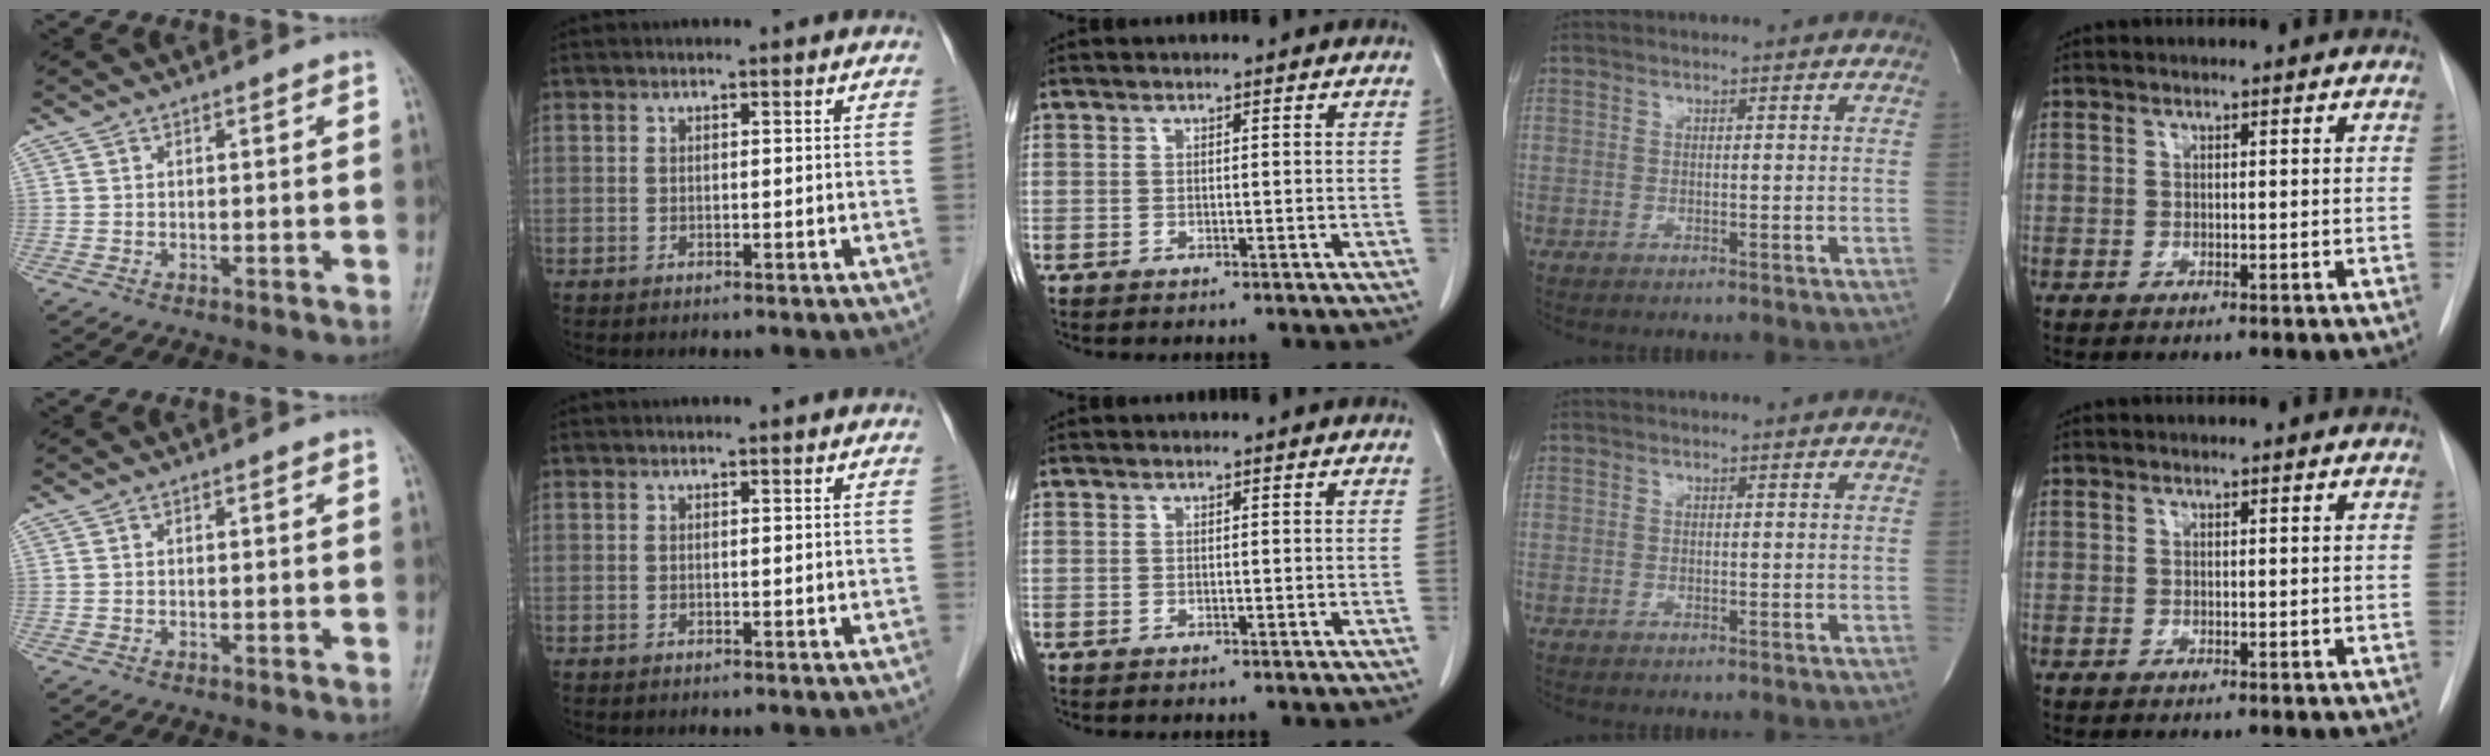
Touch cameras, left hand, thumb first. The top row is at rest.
{}